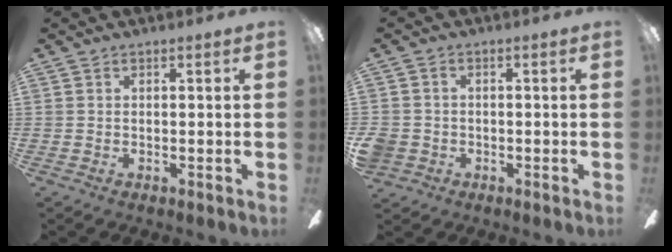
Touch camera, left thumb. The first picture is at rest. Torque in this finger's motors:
{"motor_torque": [0.01, 0.09, 0.01, -0.02, 0.00]}